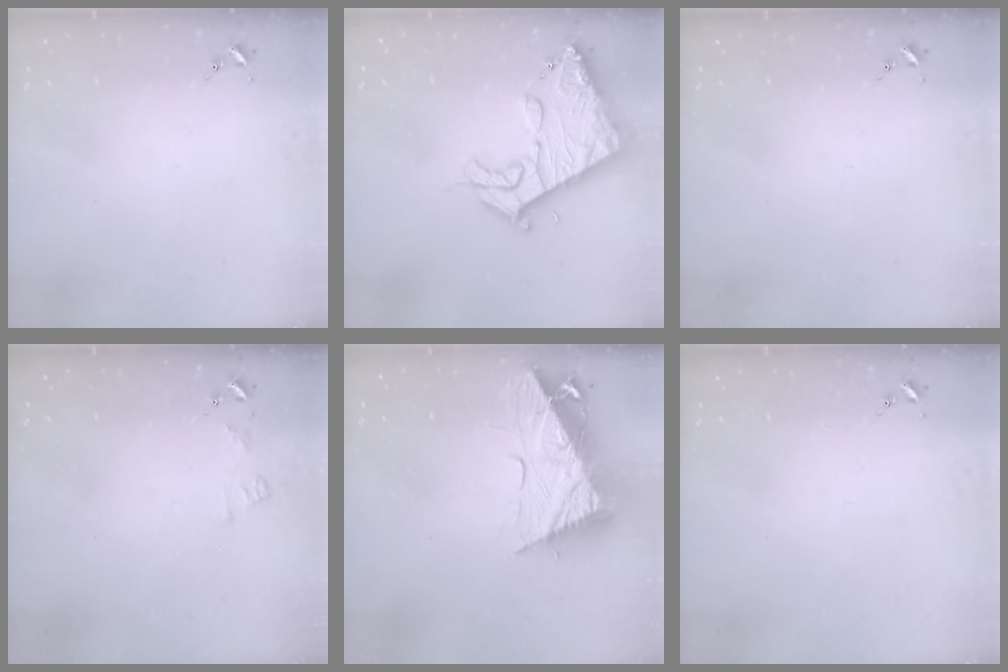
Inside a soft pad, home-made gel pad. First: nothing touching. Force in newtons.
{"total": 15.7, "press": 15.6, "slide": 1.7}
{"total": 0.0}
{"total": 5.2, "press": 5.2, "slide": 0.7}
{"total": 16.6, "press": 16.5, "slide": 1.5}
{"total": 0.0}